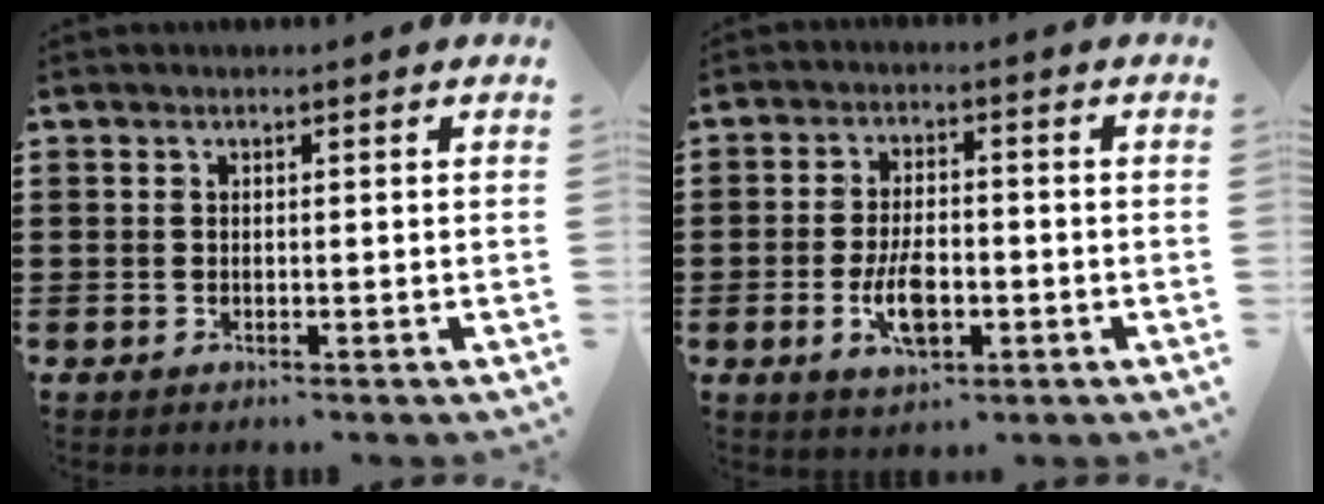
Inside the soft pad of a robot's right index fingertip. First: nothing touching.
{"total": 6.5, "force": [-1.9, 3.0, 5.4], "torque": [-0.119, 0.000, -0.039]}